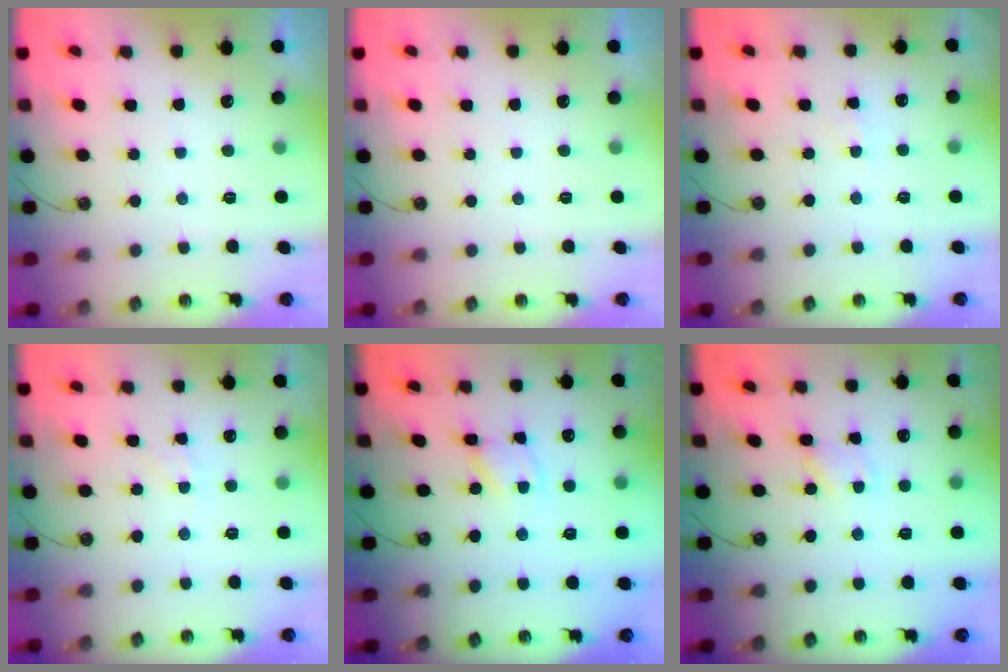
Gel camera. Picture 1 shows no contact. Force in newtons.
{"total": 0.0}
{"total": 2.1, "press": 2.1, "slide": 0.4}
{"total": 2.4, "press": 2.4, "slide": 0.4}
{"total": 3.1, "press": 3.1, "slide": 0.1}
{"total": 1.8, "press": 1.8, "slide": 0.2}